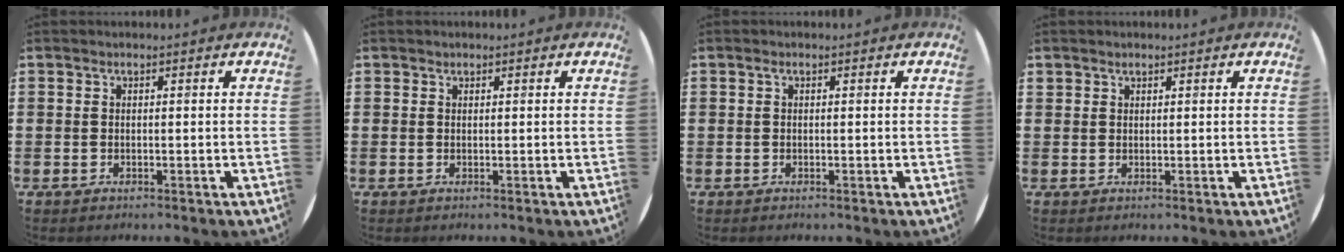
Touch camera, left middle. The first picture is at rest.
{"total": 0.0}
{"total": 0.0}
{"total": 0.7, "force": [0.7, 0.3, -0.1], "torque": [0.007, 0.000, 0.011]}